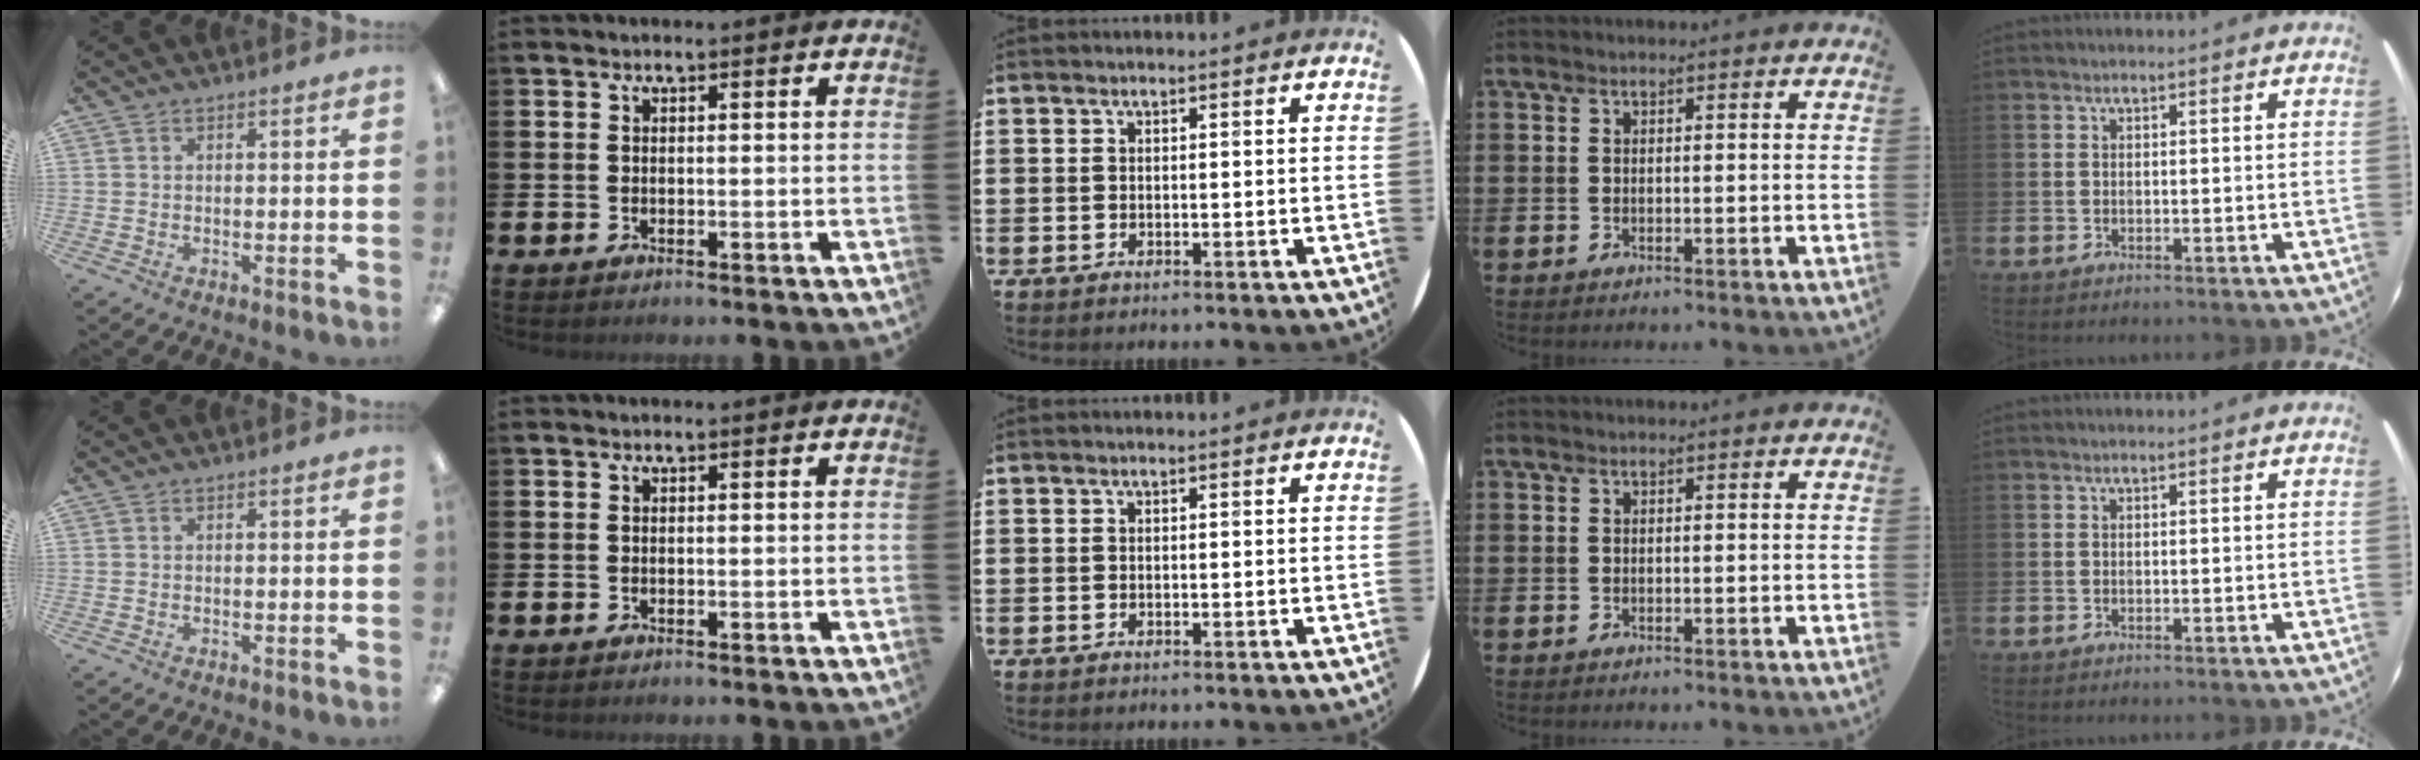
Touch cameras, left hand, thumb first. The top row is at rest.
{}